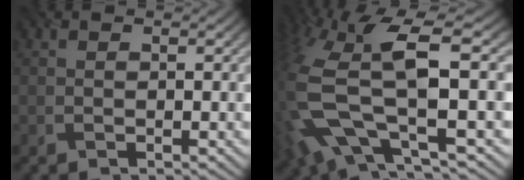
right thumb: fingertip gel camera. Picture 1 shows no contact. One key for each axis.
{"total": 14.7, "fx": 0.1, "fy": 5.8, "fz": 13.5, "tx": -0.330, "ty": -0.013, "tz": 0.017}